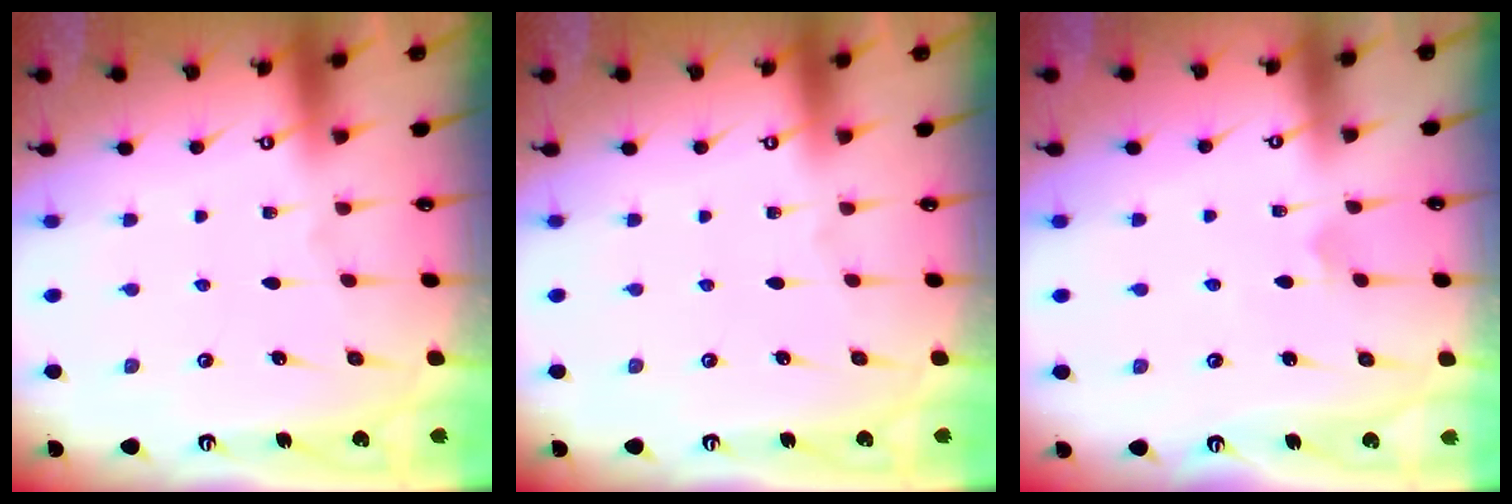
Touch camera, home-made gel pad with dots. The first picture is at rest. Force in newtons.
{"total": 0.0}
{"total": 3.0, "press": 3.0, "slide": 0.2}